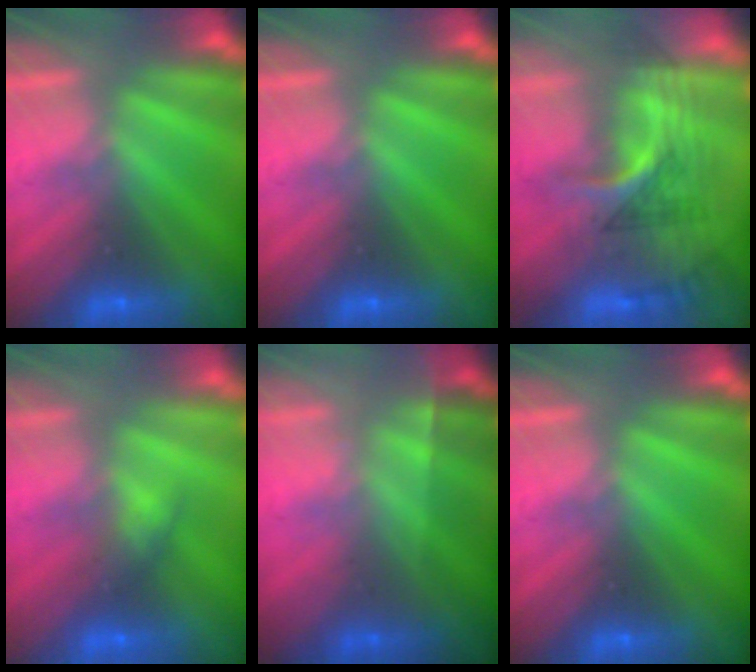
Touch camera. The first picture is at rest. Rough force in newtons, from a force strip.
{"total": 0.0}
{"total": 2.9}
{"total": 2.9}
{"total": 1.8}
{"total": 0.0}